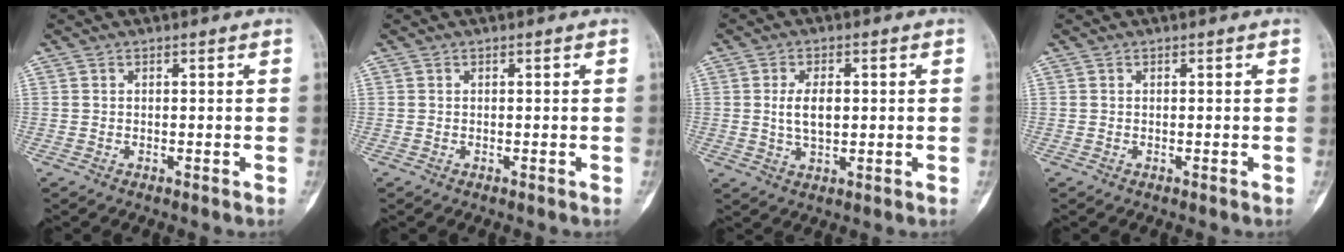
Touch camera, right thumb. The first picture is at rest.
{"total": 0.0}
{"total": 5.3, "force": [0.5, 2.8, 4.5], "torque": [-0.077, -0.003, 0.010]}
{"total": 0.0}